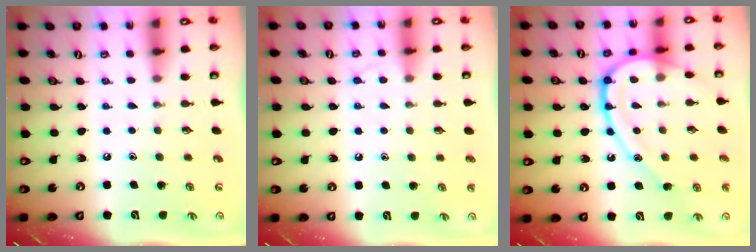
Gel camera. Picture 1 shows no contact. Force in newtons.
{"total": 5.6, "press": 5.6, "slide": 0.5}
{"total": 17.5, "press": 17.5, "slide": 1.1}